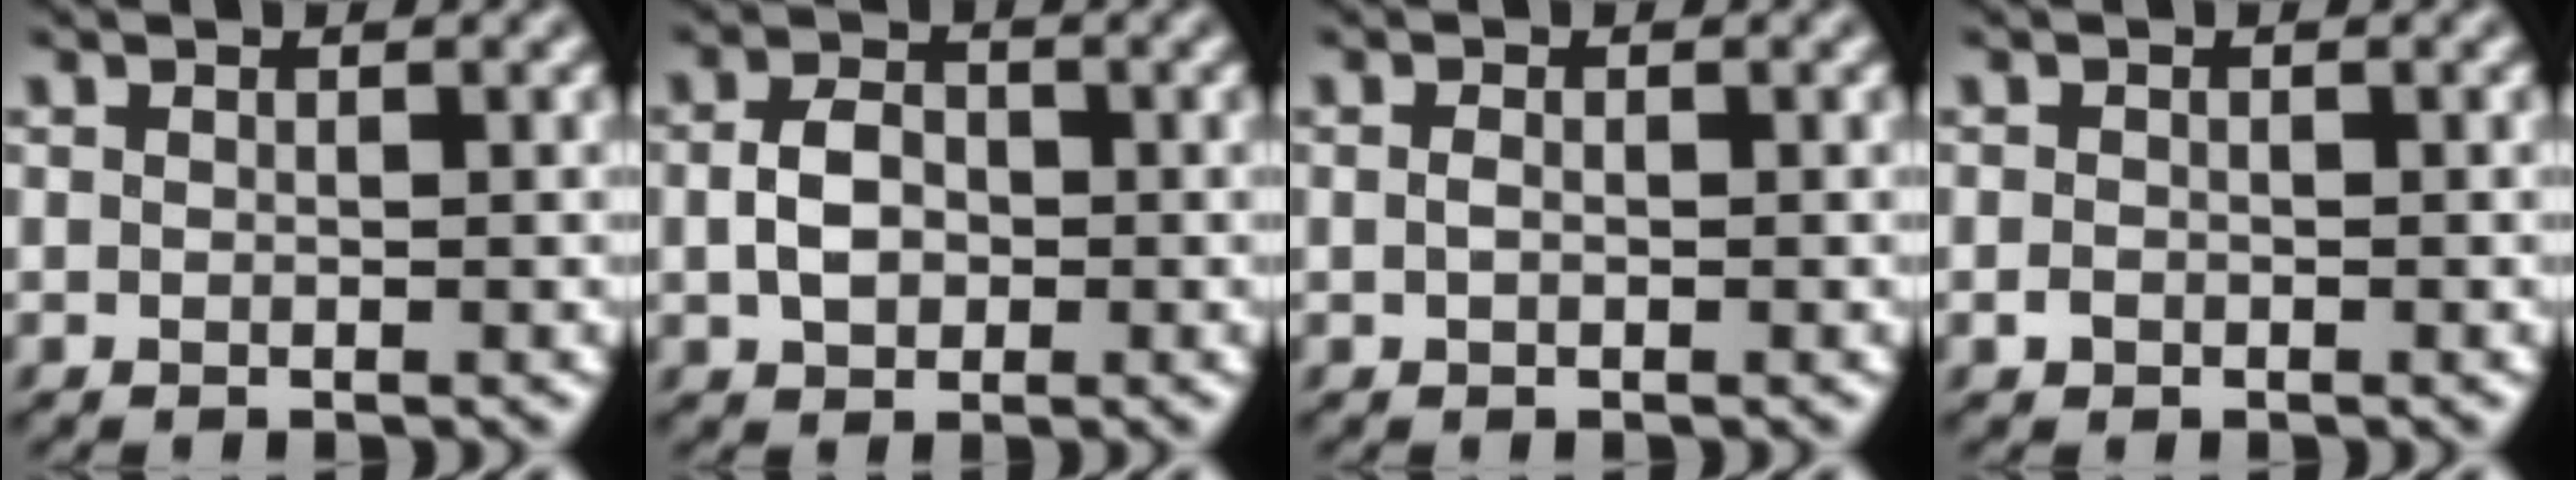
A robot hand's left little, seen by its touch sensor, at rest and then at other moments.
{"total": 3.3, "force": [-0.4, 2.4, 2.2], "torque": [-0.048, 0.002, -0.014]}
{"total": 0.8, "force": [-0.2, 0.4, 0.6], "torque": [-0.017, 0.001, -0.006]}
{"total": 0.7, "force": [-0.4, 0.5, 0.2], "torque": [-0.004, -0.002, -0.010]}